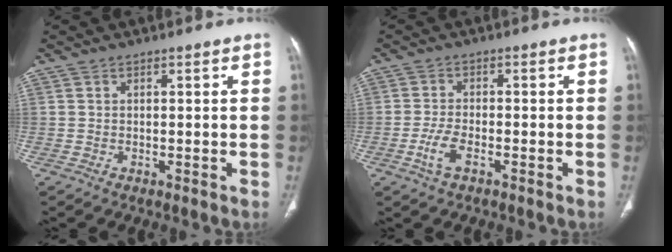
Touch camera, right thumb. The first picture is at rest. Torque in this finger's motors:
{"motor_torque": [0.09, -0.22, 0.54, -0.33, 0.24]}